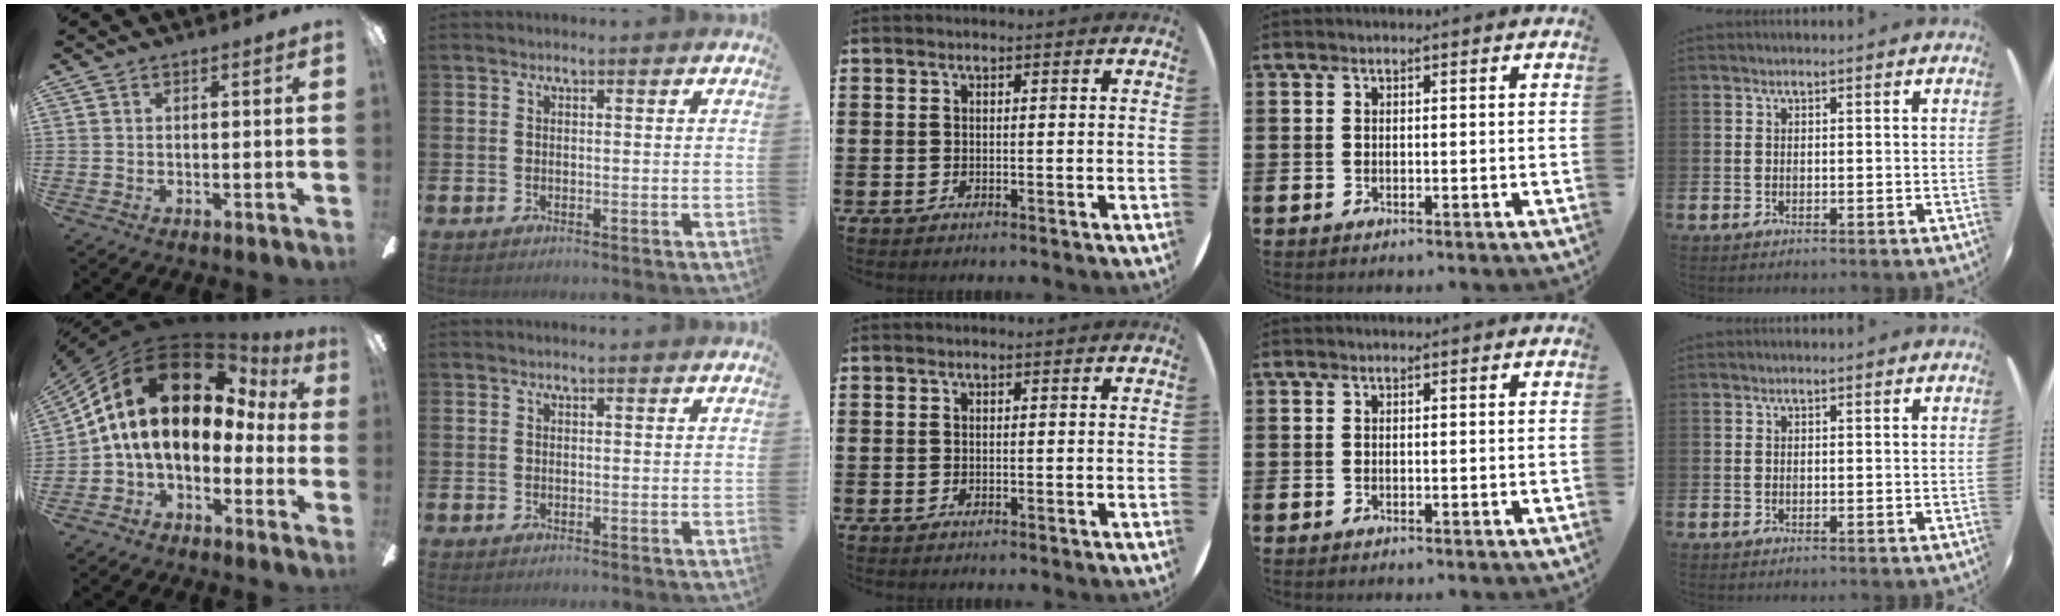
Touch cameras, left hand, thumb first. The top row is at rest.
{"thumb": {"total": 15.0, "force": [3.1, 9.5, 11.1], "torque": [-0.238, -0.023, 0.050]}}